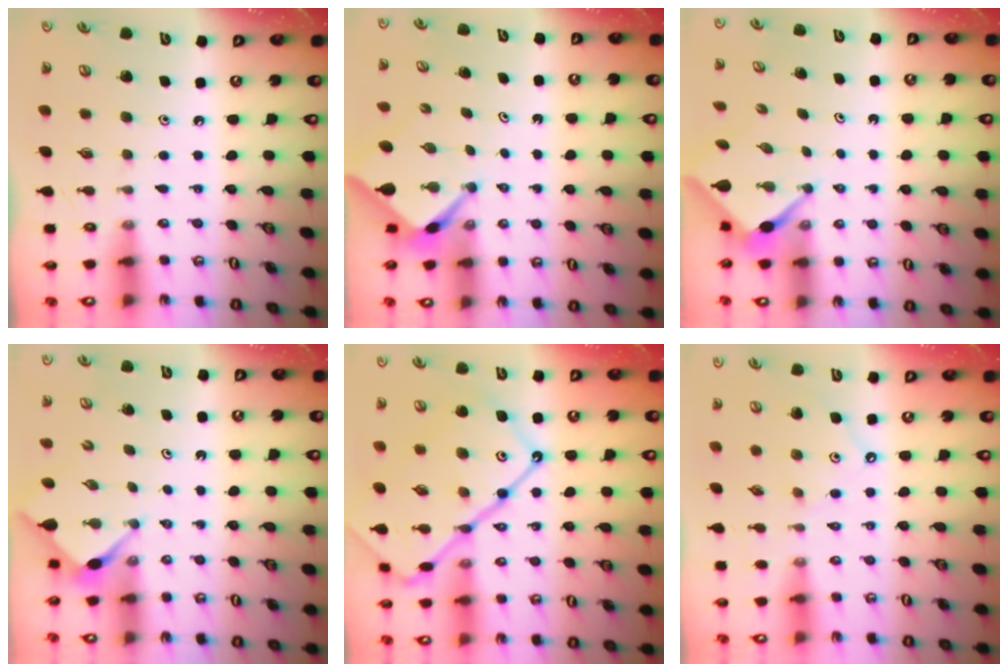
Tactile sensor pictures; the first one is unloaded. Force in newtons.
{"total": 2.7, "press": 2.7, "slide": 0.2}
{"total": 2.7, "press": 2.7, "slide": 0.0}
{"total": 2.8, "press": 2.8, "slide": 0.3}
{"total": 19.7, "press": 19.6, "slide": 1.9}
{"total": 1.6, "press": 1.6, "slide": 0.1}